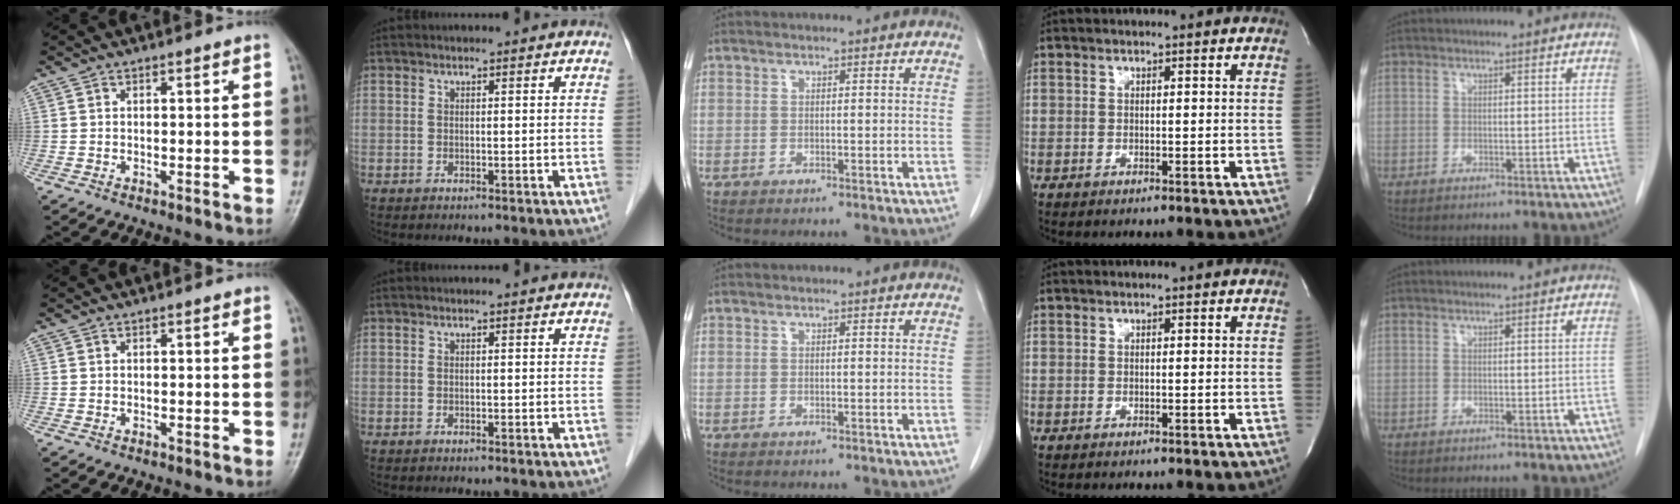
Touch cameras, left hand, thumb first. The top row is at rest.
{}